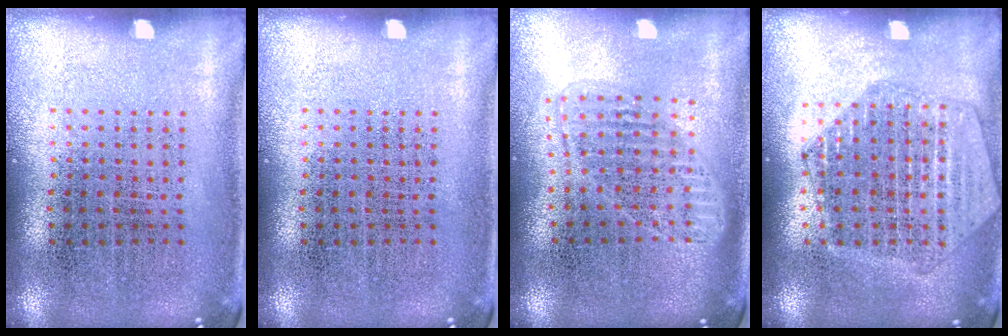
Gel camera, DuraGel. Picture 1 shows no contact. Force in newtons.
{"total": 0.0}
{"total": 1.6, "press": 1.4, "slide": 0.8}
{"total": 1.9, "press": 1.8, "slide": 0.6}